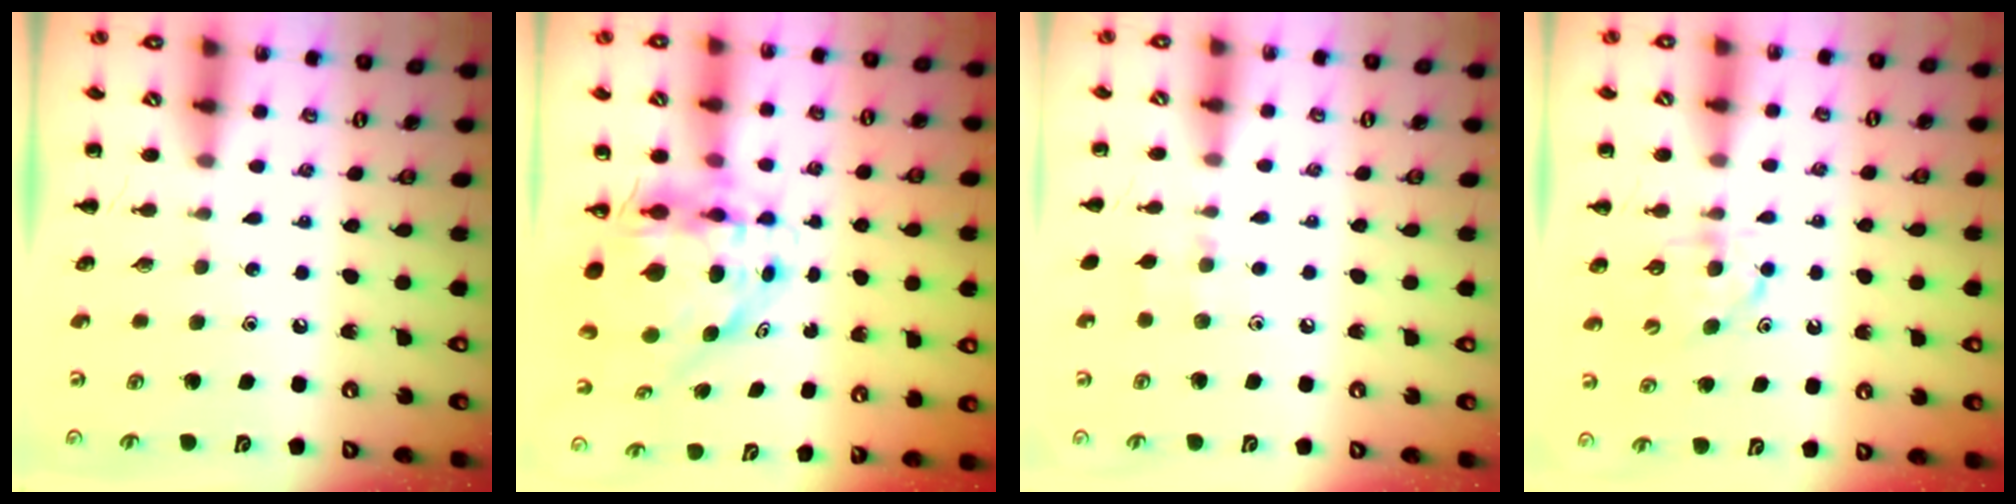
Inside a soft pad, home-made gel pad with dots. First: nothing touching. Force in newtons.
{"total": 9.2, "press": 8.8, "slide": 2.7}
{"total": 4.6, "press": 4.2, "slide": 1.9}
{"total": 5.0, "press": 4.8, "slide": 1.4}